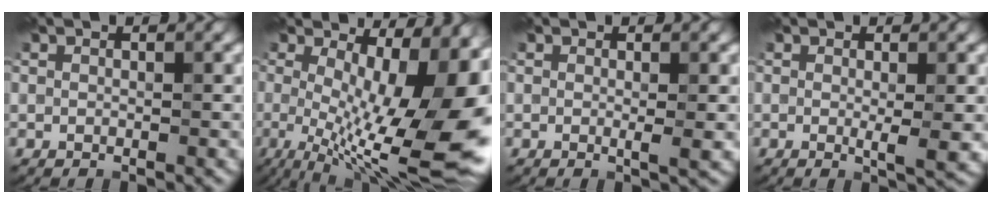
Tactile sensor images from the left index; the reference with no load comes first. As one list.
[{"total": 14.1, "force": [-1.1, 3.3, 13.7], "torque": [-0.187, 0.002, -0.015]}, {"total": 1.7, "force": [-0.3, 0.2, 1.7], "torque": [-0.027, -0.005, -0.007]}, {"total": 3.1, "force": [-0.7, 0.6, 2.9], "torque": [-0.047, -0.008, -0.012]}]